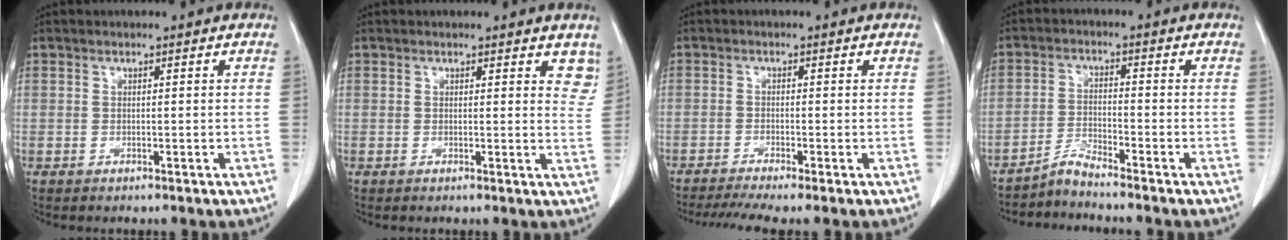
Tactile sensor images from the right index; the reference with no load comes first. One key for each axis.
{"total": 4.8, "fx": 4.1, "fy": 1.8, "fz": 1.8, "tx": 0.001, "ty": -0.015, "tz": 0.032}
{"total": 5.7, "fx": -4.7, "fy": -0.8, "fz": 3.0, "tx": -0.052, "ty": -0.012, "tz": -0.081}
{"total": 3.2, "fx": -3.1, "fy": -0.8, "fz": 0.3, "tx": -0.012, "ty": -0.019, "tz": -0.064}